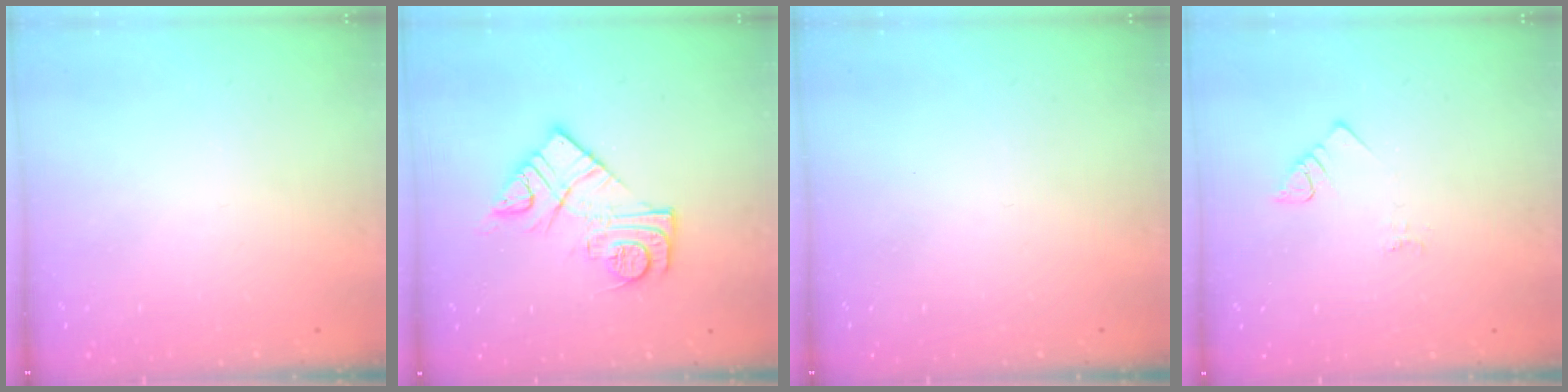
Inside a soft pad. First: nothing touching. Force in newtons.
{"total": 12.9, "press": 12.8, "slide": 0.9}
{"total": 0.0}
{"total": 2.3, "press": 2.3, "slide": 0.4}